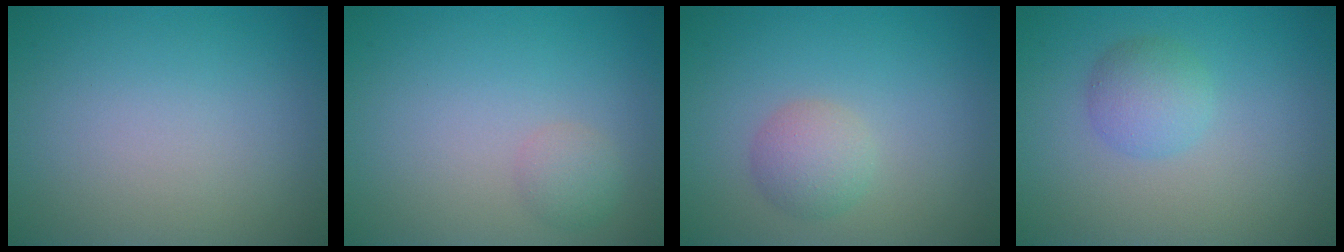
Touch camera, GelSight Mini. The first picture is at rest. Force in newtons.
{"total": 1.5, "press": 1.5, "slide": 0.1}
{"total": 2.3, "press": 2.3, "slide": 0.1}
{"total": 2.5, "press": 2.5, "slide": 0.1}